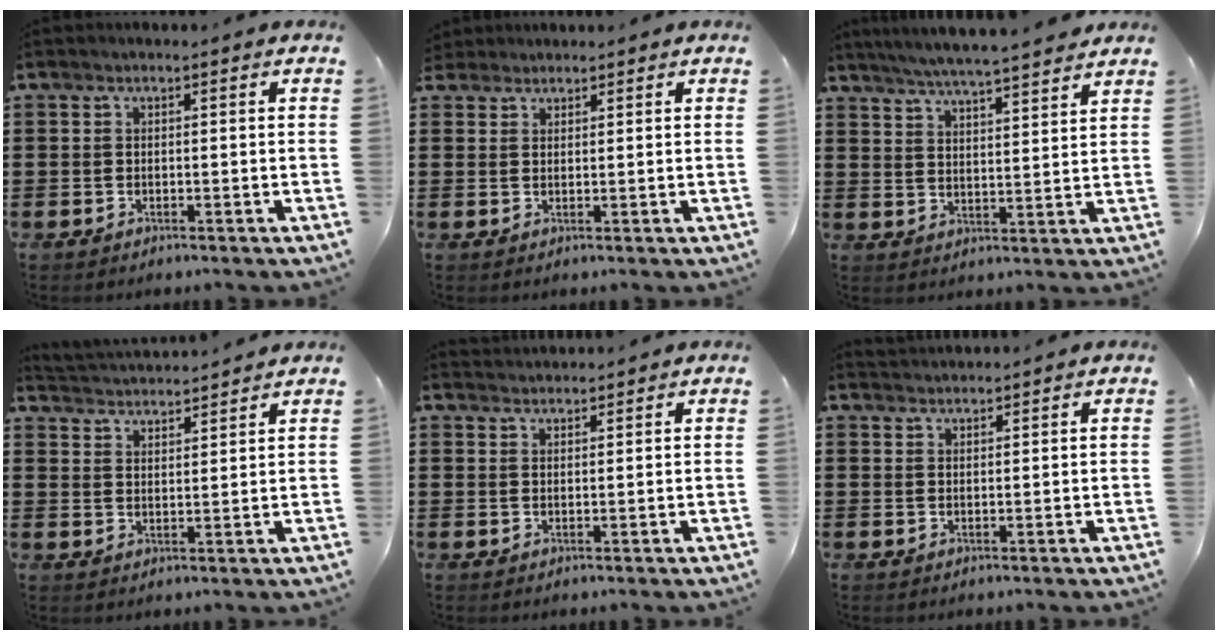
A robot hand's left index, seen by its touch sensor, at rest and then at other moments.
{"total": 1.7, "force": [1.6, 0.7, -0.1], "torque": [-0.004, 0.006, 0.032]}
{"total": 5.1, "force": [4.9, -0.4, 1.4], "torque": [-0.046, -0.024, 0.086]}
{"total": 2.9, "force": [2.9, -0.3, -0.5], "torque": [-0.004, -0.021, 0.050]}
{"total": 1.8, "force": [1.7, 0.1, -0.3], "torque": [0.000, 0.001, 0.035]}
{"total": 1.6, "force": [1.6, 0.1, -0.1], "torque": [-0.002, 0.003, 0.032]}